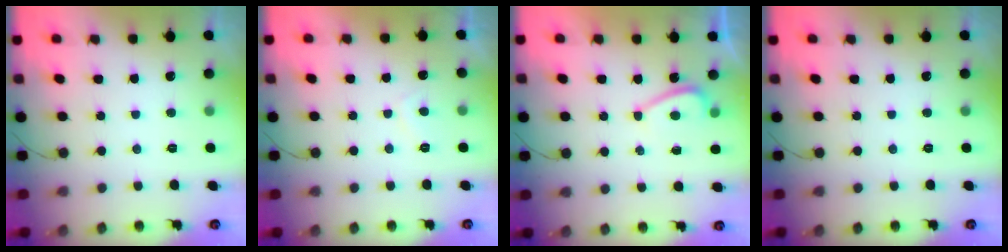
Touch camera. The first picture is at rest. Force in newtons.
{"total": 1.8, "press": 1.6, "slide": 0.8}
{"total": 4.3, "press": 3.7, "slide": 2.2}
{"total": 0.0}